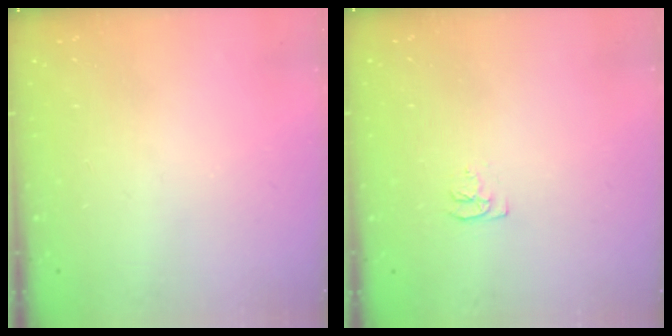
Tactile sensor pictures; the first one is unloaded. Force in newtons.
{"total": 4.4, "press": 4.3, "slide": 0.6}